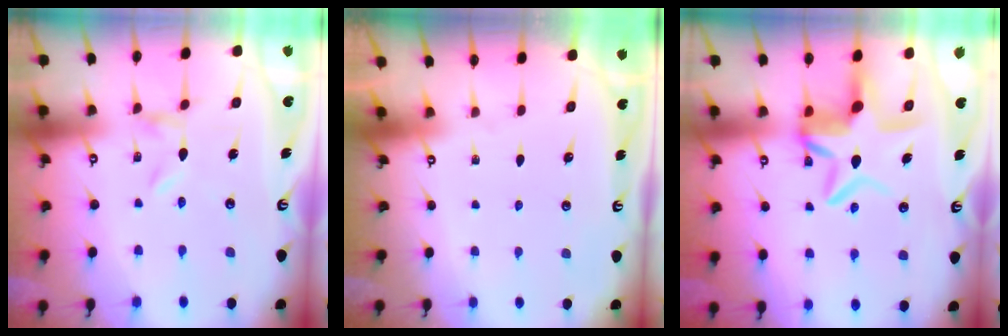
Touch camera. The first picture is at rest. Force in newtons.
{"total": 0.0}
{"total": 10.0, "press": 9.8, "slide": 1.7}